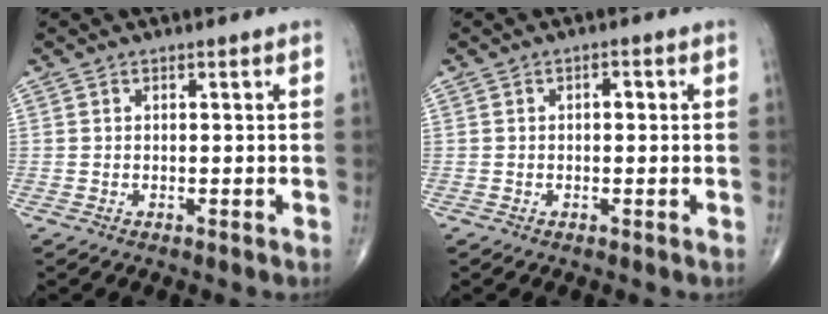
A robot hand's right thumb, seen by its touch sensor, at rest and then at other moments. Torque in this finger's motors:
{"motor_torque": [0.71, 1.49, 0.37, 0.12, -0.04]}